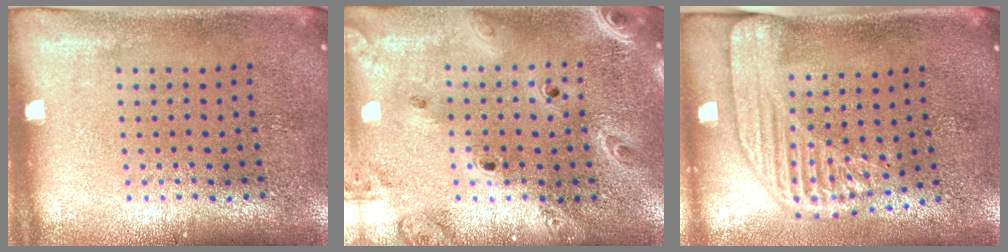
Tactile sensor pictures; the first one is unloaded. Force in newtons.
{"total": 2.7, "press": 2.3, "slide": 1.3}
{"total": 2.2, "press": 1.7, "slide": 1.3}